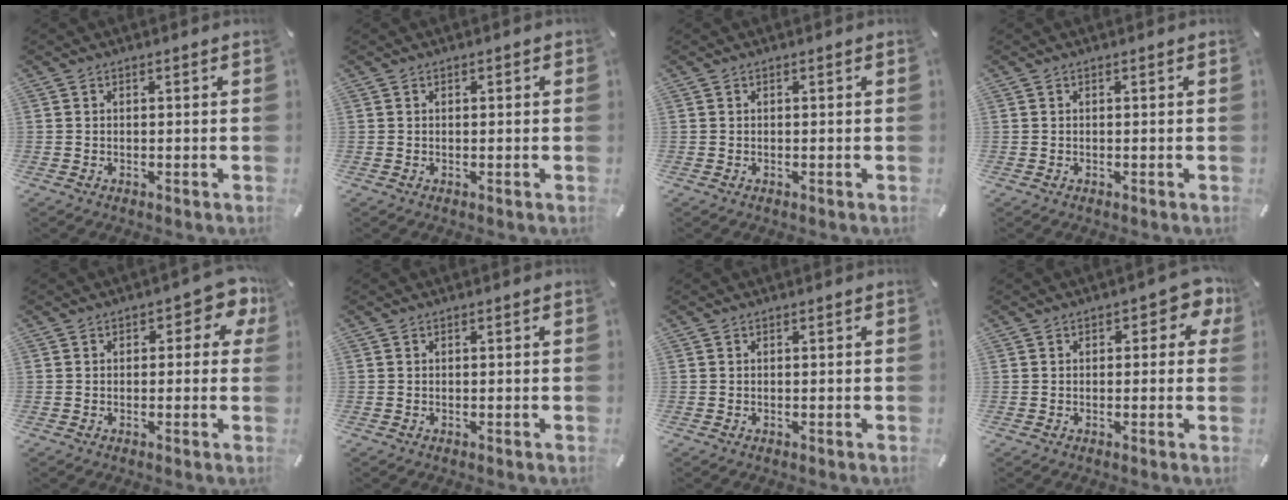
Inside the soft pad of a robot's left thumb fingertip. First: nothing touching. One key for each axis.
{"total": 0.0}
{"total": 0.0}
{"total": 0.0}
{"total": 5.1, "fx": 1.8, "fy": 3.0, "fz": 3.8, "tx": -0.040, "ty": -0.002, "tz": 0.023}
{"total": 0.0}
{"total": 0.0}
{"total": 4.7, "fx": 1.6, "fy": 2.7, "fz": 3.5, "tx": -0.034, "ty": -0.001, "tz": 0.019}